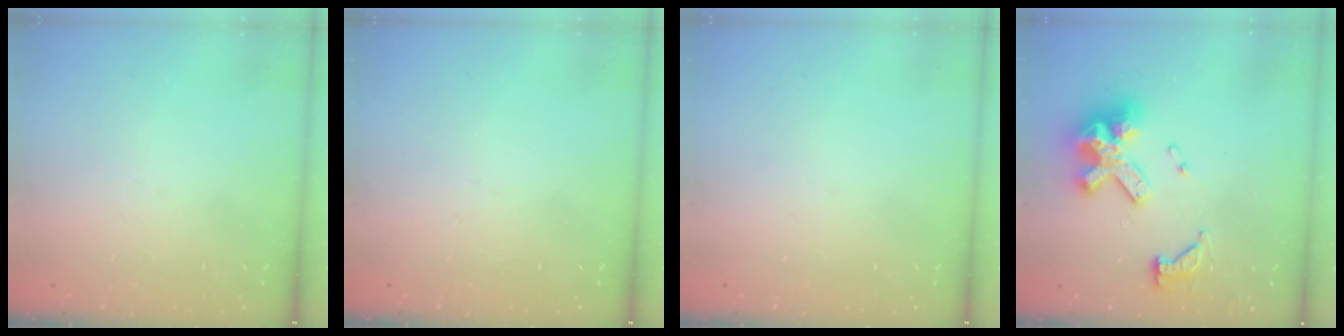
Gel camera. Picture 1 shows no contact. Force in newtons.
{"total": 0.0}
{"total": 0.0}
{"total": 14.4, "press": 14.4, "slide": 1.6}